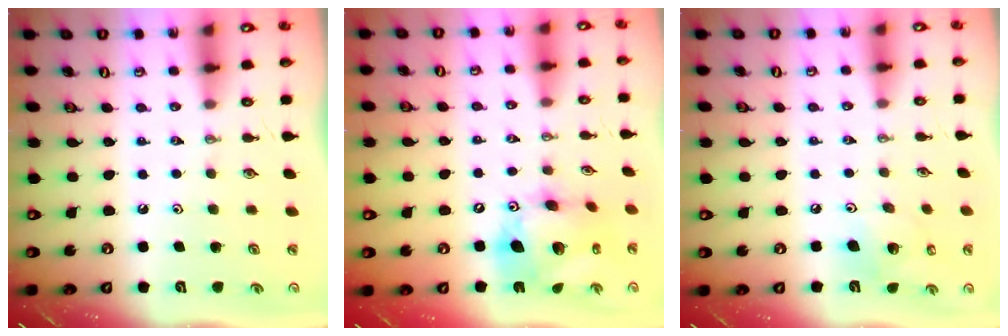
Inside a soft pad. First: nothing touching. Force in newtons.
{"total": 16.3, "press": 16.3, "slide": 1.7}
{"total": 9.6, "press": 9.5, "slide": 1.6}